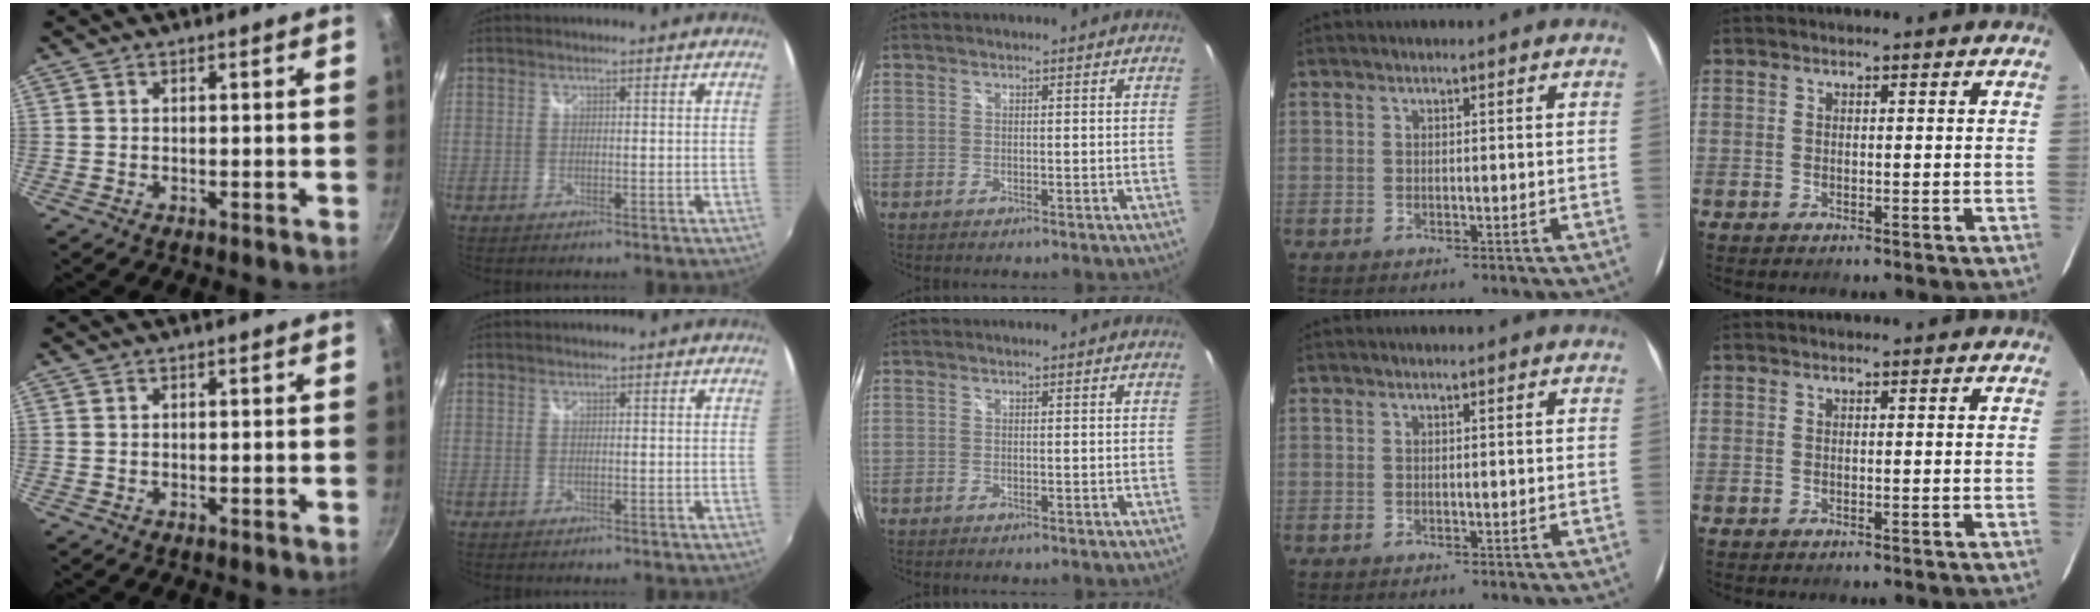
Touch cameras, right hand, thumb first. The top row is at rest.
{}